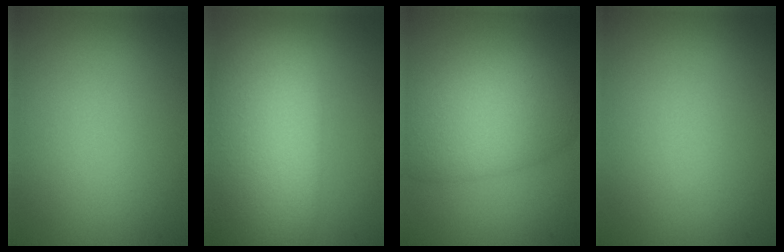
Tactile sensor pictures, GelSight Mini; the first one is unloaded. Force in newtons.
{"total": 12.4, "press": 12.4, "slide": 0.6}
{"total": 7.7, "press": 7.7, "slide": 0.2}
{"total": 0.0}